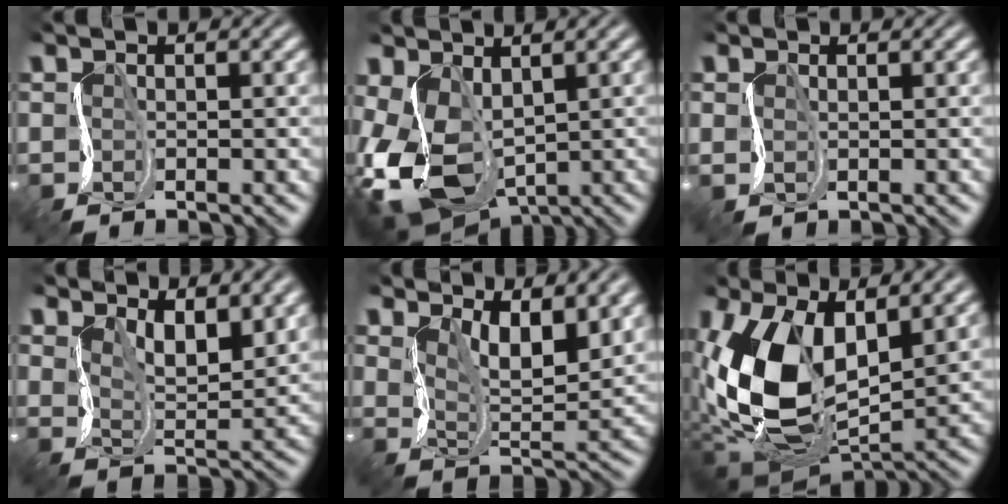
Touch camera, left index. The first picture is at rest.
{"total": 10.1, "force": [-1.3, 6.5, 7.6], "torque": [-0.174, -0.031, -0.014]}
{"total": 0.0}
{"total": 4.6, "force": [2.1, 2.1, 3.5], "torque": [-0.068, -0.017, 0.035]}
{"total": 6.3, "force": [2.7, 2.8, 5.0], "torque": [-0.078, -0.012, 0.038]}
{"total": 11.5, "force": [1.0, 6.8, 9.2], "torque": [-0.195, -0.018, 0.008]}